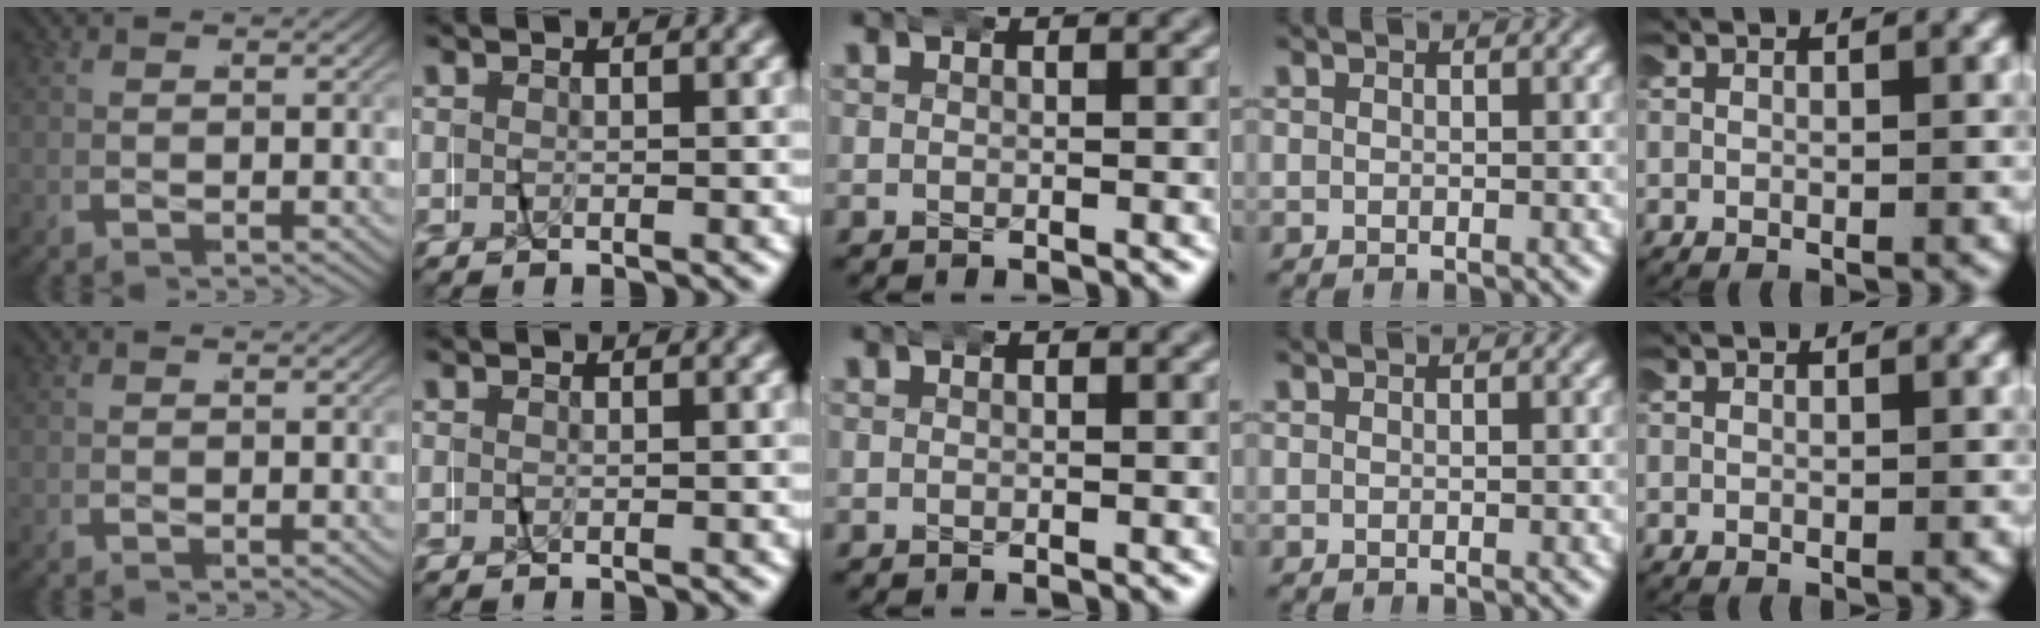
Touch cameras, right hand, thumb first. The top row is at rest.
{}